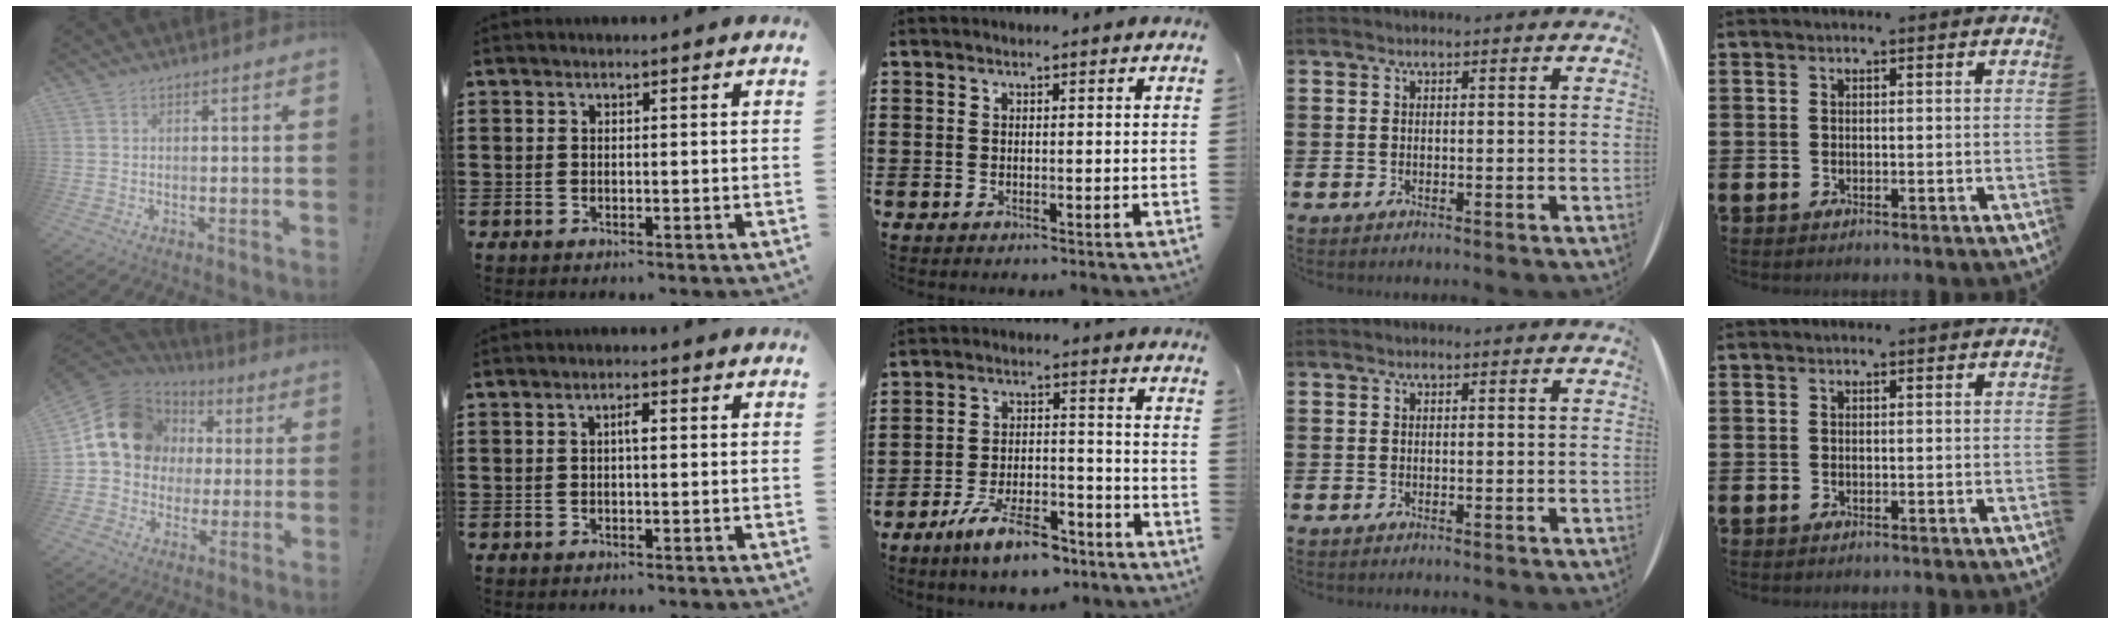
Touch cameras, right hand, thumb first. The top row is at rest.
{"thumb": {"total": 17.0, "force": [4.4, 14.1, 8.4], "torque": [-0.112, -0.004, 0.099]}, "index": {"total": 1.7, "force": [0.1, 0.5, 1.6], "torque": [-0.031, 0.004, 0.000]}, "middle": {"total": 9.1, "force": [-7.2, 2.3, 5.0], "torque": [-0.097, 0.014, -0.135]}}